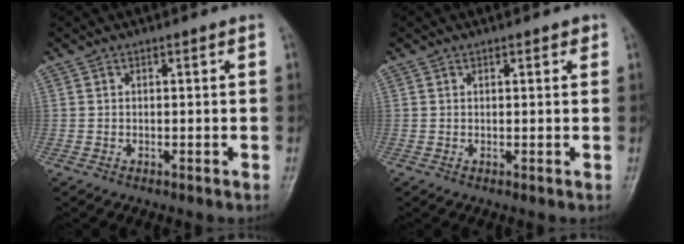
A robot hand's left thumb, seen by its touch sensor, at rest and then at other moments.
{"total": 1.3, "force": [0.9, 0.6, 0.8], "torque": [-0.004, -0.002, 0.008]}